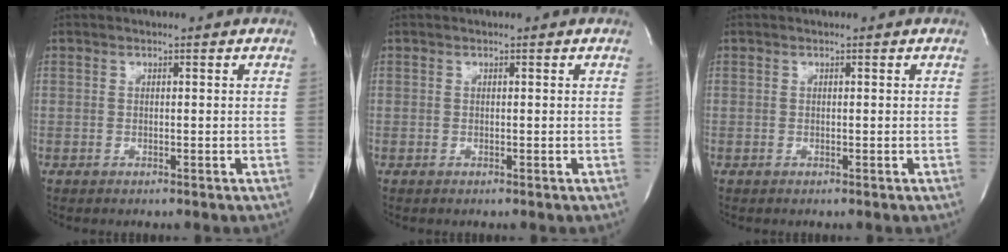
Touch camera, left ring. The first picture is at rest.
{"total": 0.0}
{"total": 0.0}